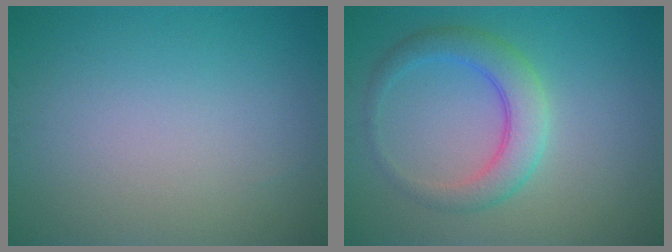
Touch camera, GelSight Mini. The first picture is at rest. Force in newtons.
{"total": 4.2, "press": 4.2, "slide": 0.1}